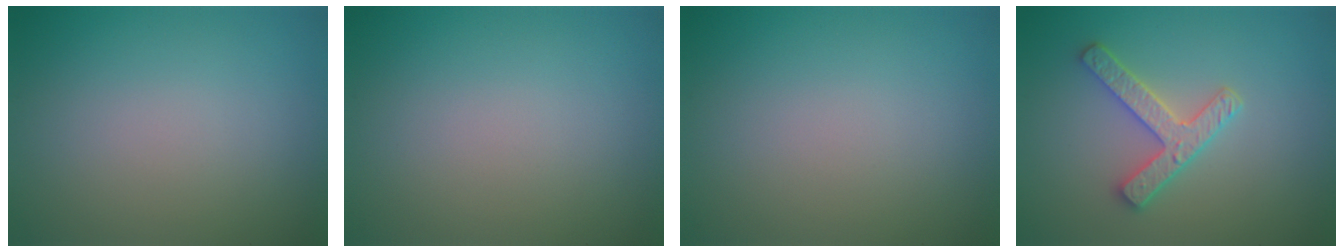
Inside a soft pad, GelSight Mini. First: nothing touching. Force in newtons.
{"total": 0.0}
{"total": 0.0}
{"total": 3.1, "press": 2.9, "slide": 1.1}